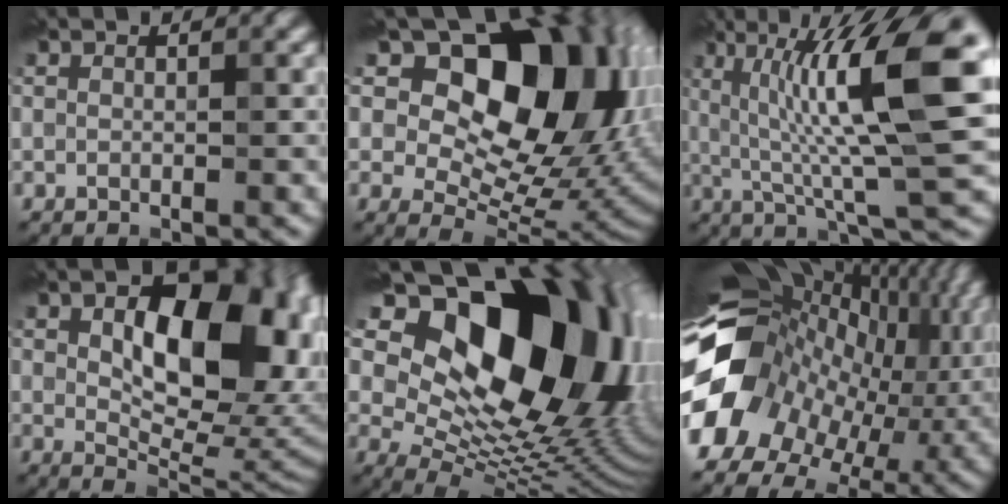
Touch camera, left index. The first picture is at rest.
{"total": 16.0, "force": [6.1, 10.2, 10.7], "torque": [-0.123, 0.011, 0.098]}
{"total": 11.6, "force": [2.3, 2.0, 11.2], "torque": [-0.170, 0.007, 0.042]}
{"total": 13.8, "force": [2.9, 7.2, 11.5], "torque": [-0.143, 0.008, 0.048]}
{"total": 20.2, "force": [7.2, 11.7, 14.8], "torque": [-0.233, 0.034, 0.127]}
{"total": 18.5, "force": [-1.2, 13.6, 12.6], "torque": [-0.234, -0.013, 0.001]}